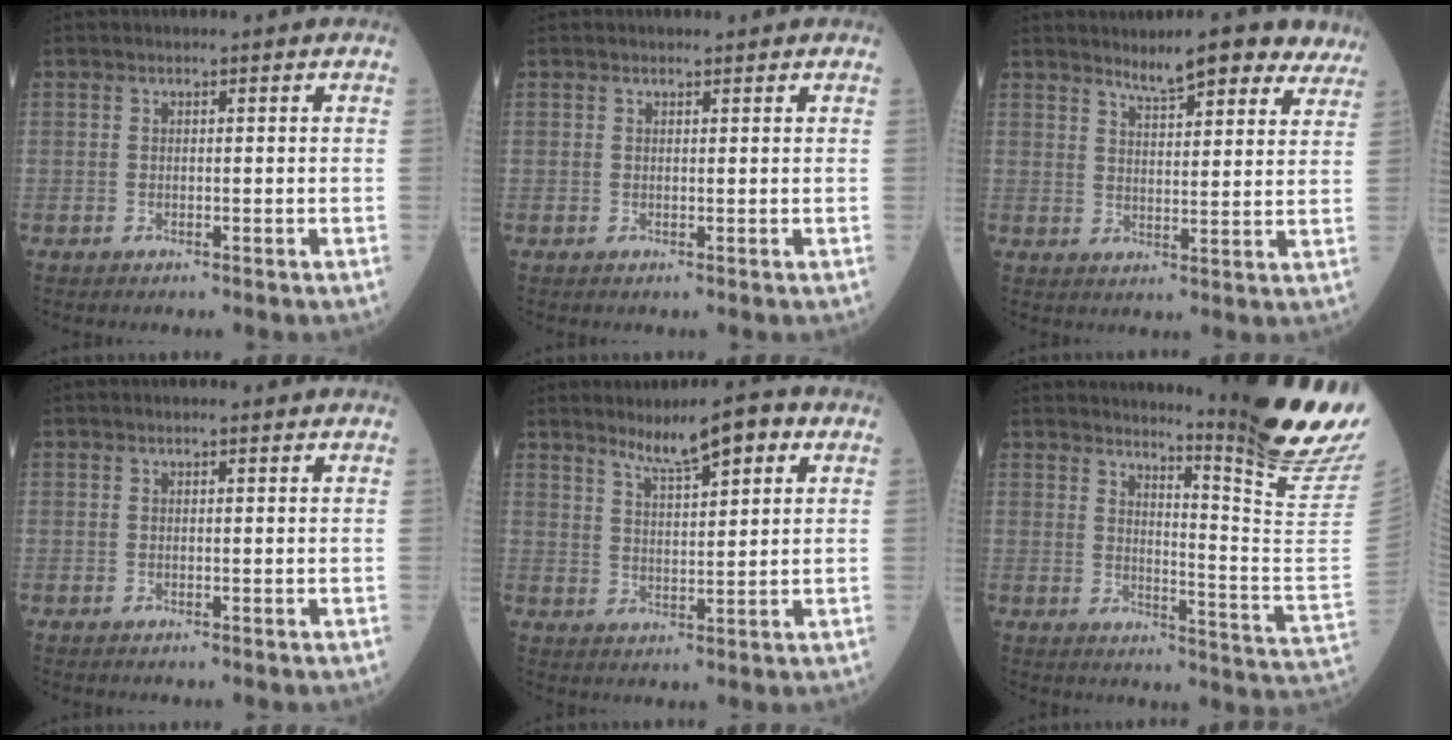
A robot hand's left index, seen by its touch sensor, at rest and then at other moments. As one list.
[{"total": 0.6, "force": [0.6, 0.1, 0.2], "torque": [-0.013, 0.000, 0.008]}, {"total": 10.5, "force": [8.9, 2.1, 5.2], "torque": [-0.057, 0.003, 0.107]}, {"total": 1.0, "force": [0.9, 0.1, 0.5], "torque": [-0.011, 0.006, 0.013]}, {"total": 7.6, "force": [4.8, 1.2, 5.7], "torque": [-0.099, 0.012, 0.083]}, {"total": 17.2, "force": [14.3, -2.7, 9.2], "torque": [-0.137, -0.113, 0.178]}]